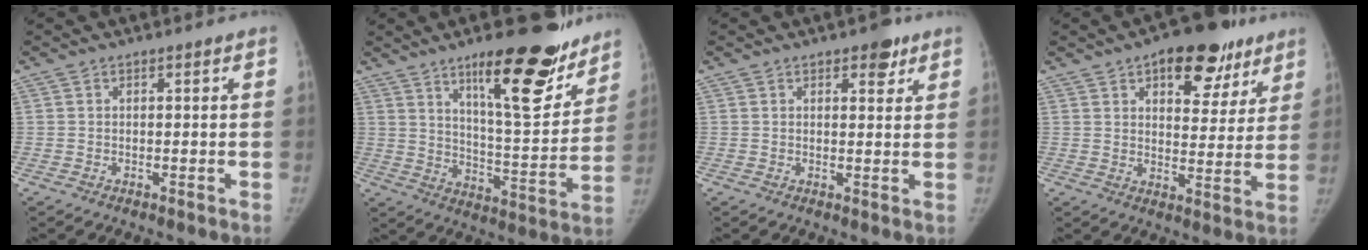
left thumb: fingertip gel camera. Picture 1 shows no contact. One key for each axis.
{"total": 20.5, "fx": 13.3, "fy": 5.9, "fz": 14.5, "tx": -0.163, "ty": -0.083, "tz": 0.204}
{"total": 3.7, "fx": 2.3, "fy": 1.9, "fz": 2.3, "tx": -0.012, "ty": -0.010, "tz": 0.027}
{"total": 15.7, "fx": 9.2, "fy": 8.0, "fz": 9.9, "tx": -0.072, "ty": -0.029, "tz": 0.125}